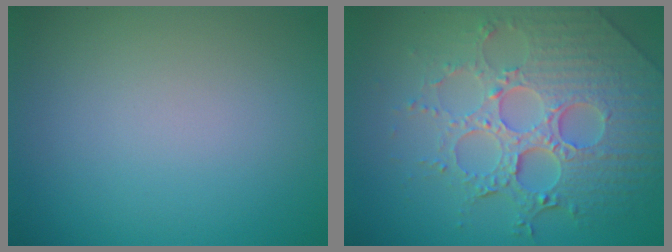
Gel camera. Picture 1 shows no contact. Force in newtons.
{"total": 8.1, "press": 6.0, "slide": 5.5}